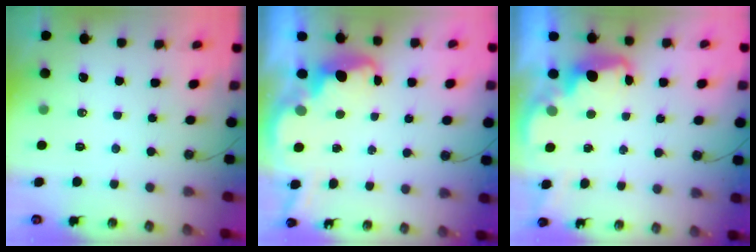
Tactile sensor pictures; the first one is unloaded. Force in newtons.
{"total": 3.8, "press": 3.7, "slide": 0.5}
{"total": 2.1, "press": 2.0, "slide": 0.6}